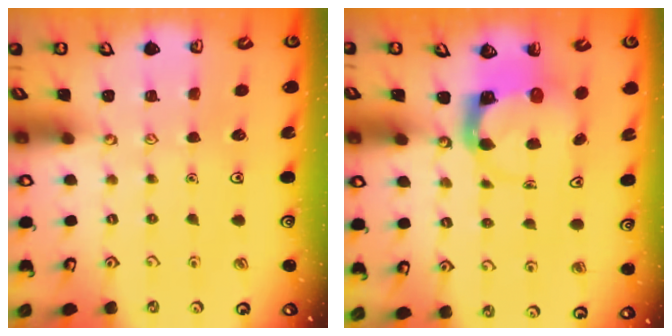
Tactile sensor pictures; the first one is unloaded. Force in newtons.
{"total": 3.7, "press": 3.6, "slide": 0.5}